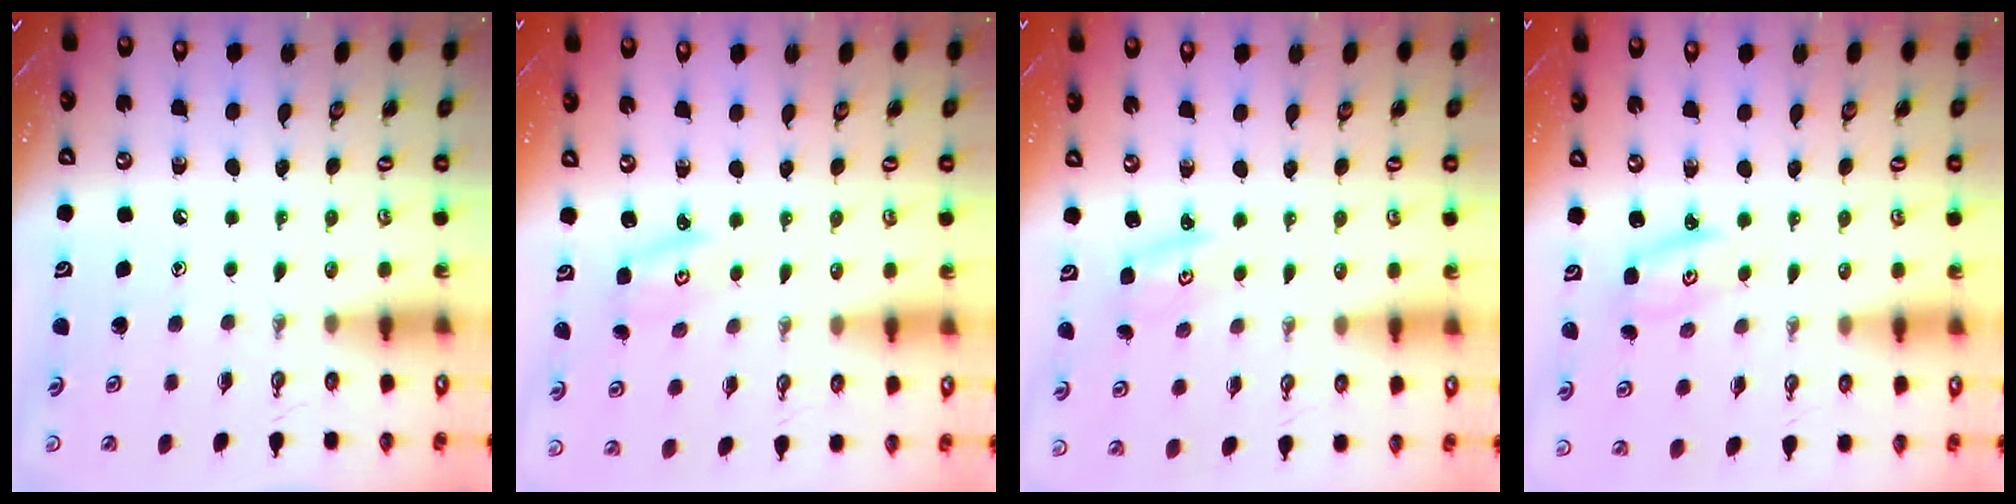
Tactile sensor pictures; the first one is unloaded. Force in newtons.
{"total": 1.8, "press": 1.8, "slide": 0.0}
{"total": 2.3, "press": 2.3, "slide": 0.3}
{"total": 3.2, "press": 3.2, "slide": 0.1}